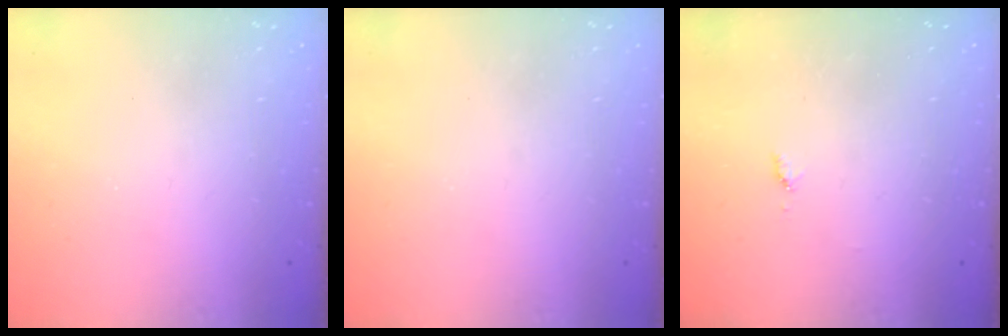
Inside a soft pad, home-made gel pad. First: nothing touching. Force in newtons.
{"total": 0.6, "press": 0.4, "slide": 0.4}
{"total": 3.7, "press": 3.7, "slide": 0.5}